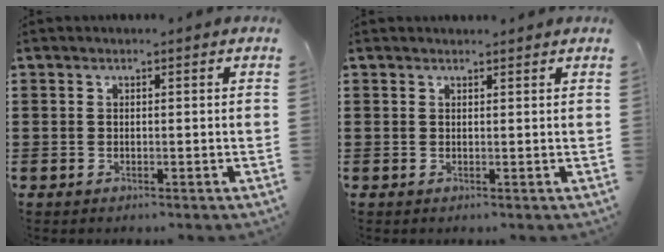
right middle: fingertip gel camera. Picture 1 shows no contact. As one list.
[{"total": 0.7, "force": [0.7, 0.1, 0.0], "torque": [0.006, -0.003, 0.012]}]